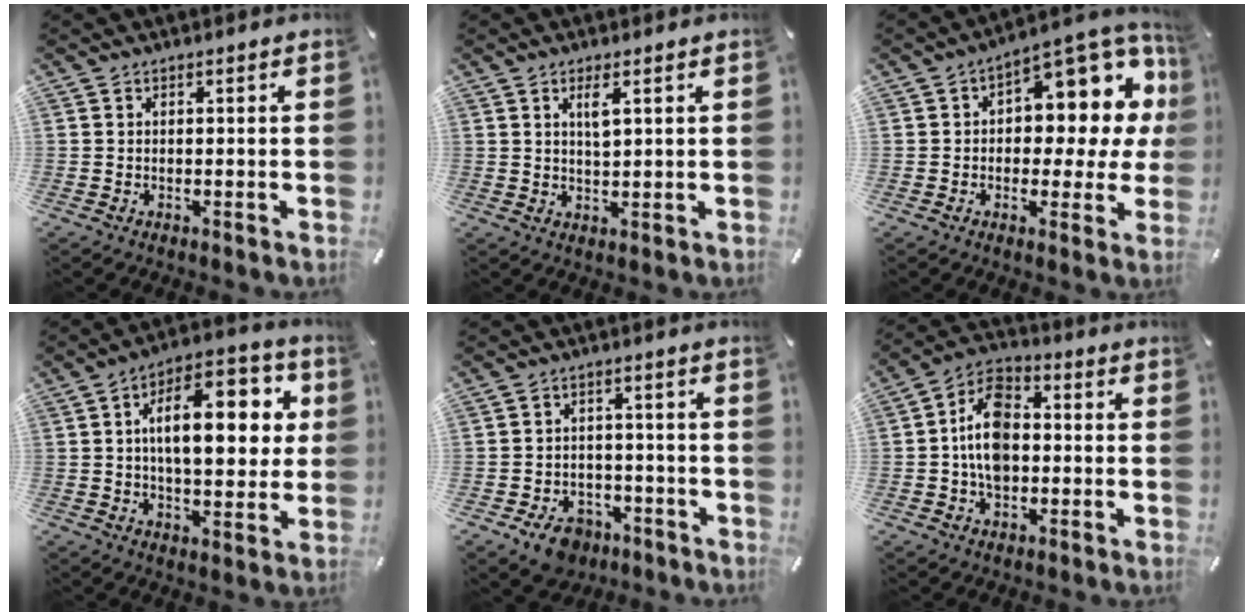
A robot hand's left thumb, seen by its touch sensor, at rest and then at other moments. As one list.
[{"total": 3.5, "force": [1.6, 1.0, 2.9], "torque": [-0.055, 0.000, 0.025]}, {"total": 12.8, "force": [5.8, 6.5, 9.4], "torque": [-0.108, -0.062, 0.091]}, {"total": 18.1, "force": [4.2, 9.0, 15.1], "torque": [-0.224, -0.008, 0.063]}, {"total": 7.4, "force": [-4.6, 5.0, 3.0], "torque": [-0.057, 0.031, -0.082]}, {"total": 11.4, "force": [-1.1, 8.3, 7.7], "torque": [-0.166, 0.018, -0.021]}]